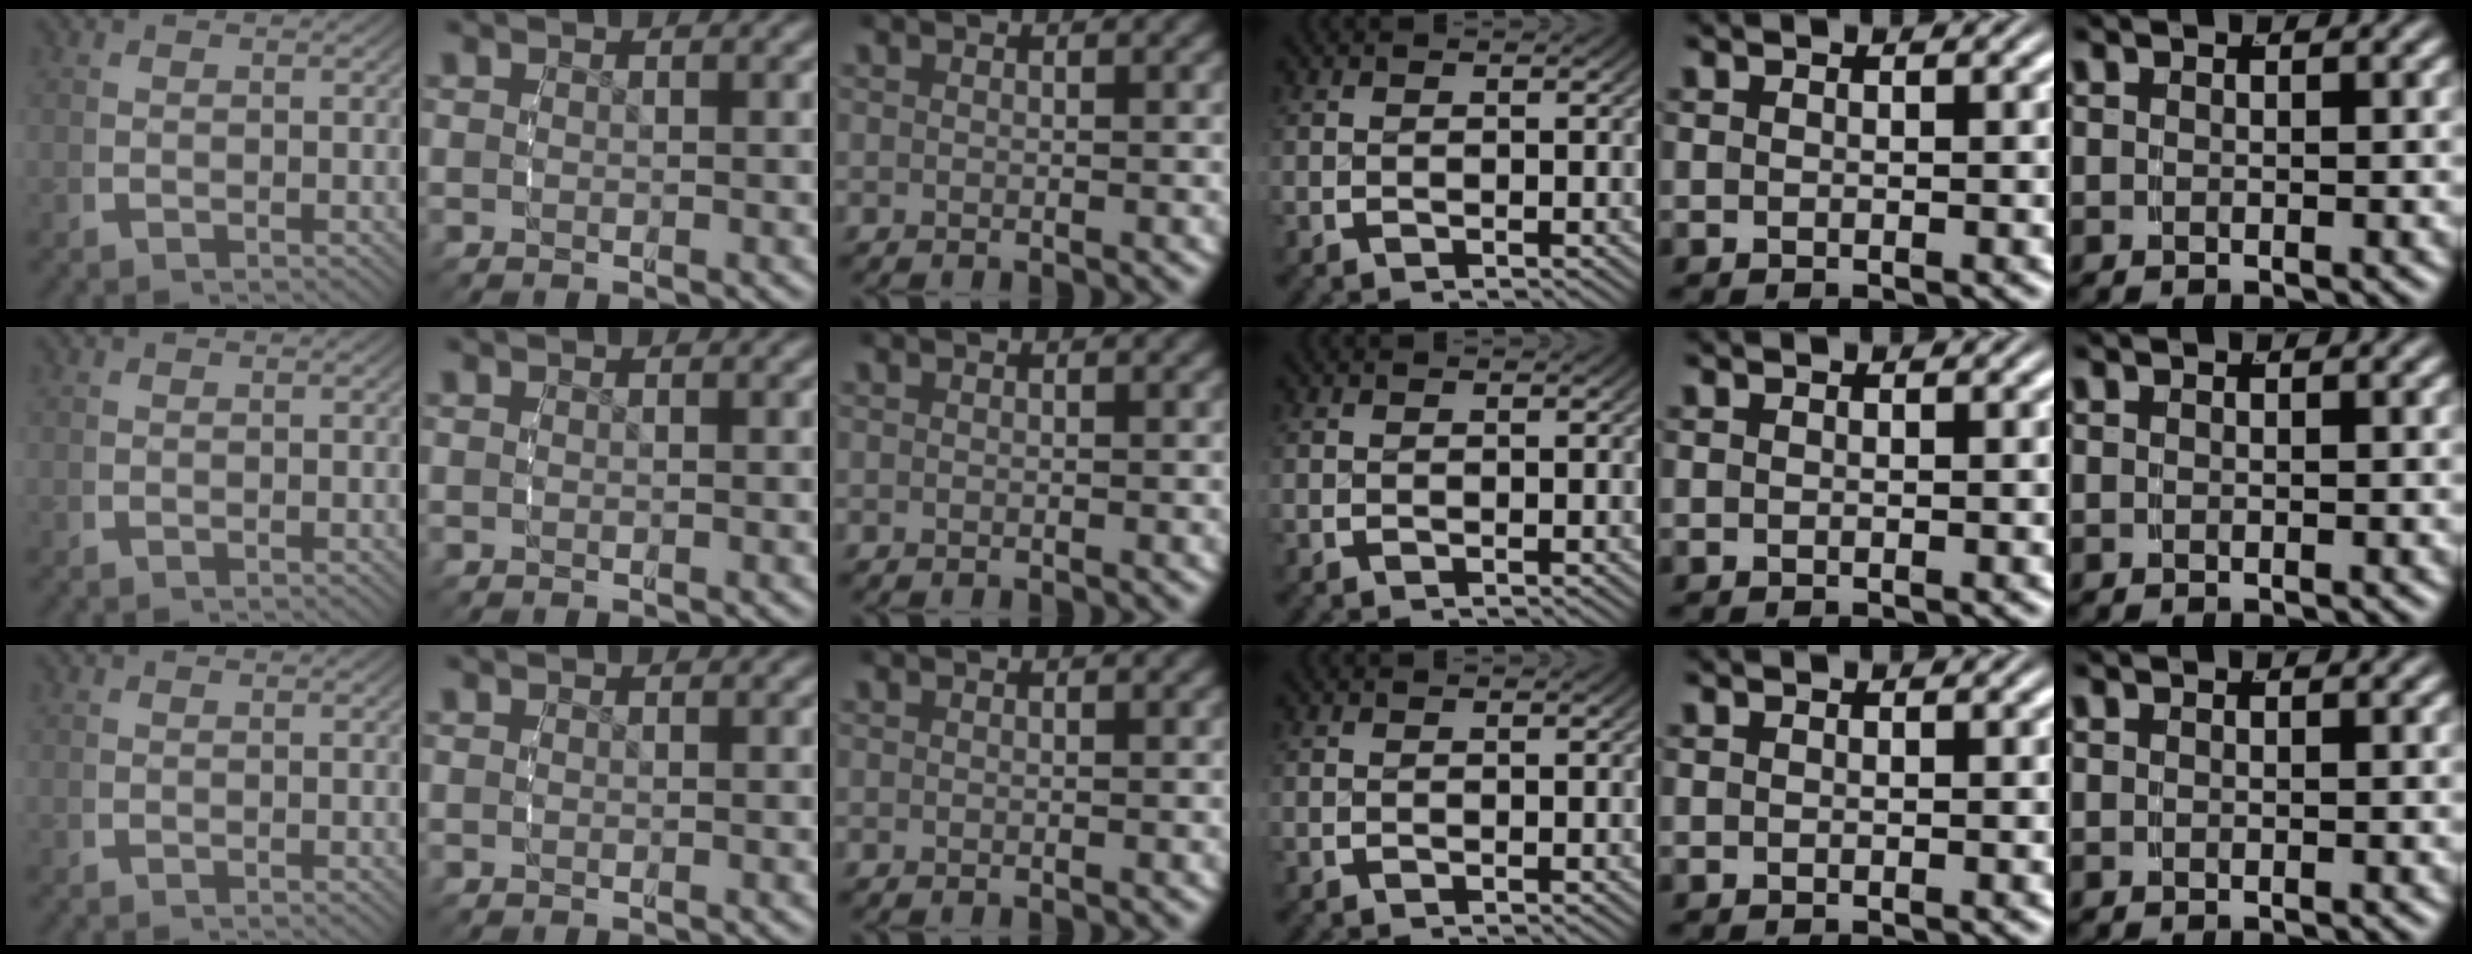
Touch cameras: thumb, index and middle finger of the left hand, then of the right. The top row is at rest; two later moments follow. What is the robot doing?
{"motion": "reach", "object": "shorts"}